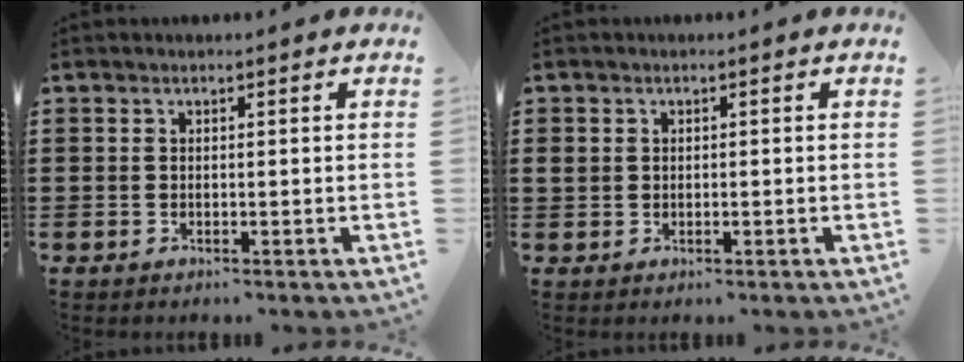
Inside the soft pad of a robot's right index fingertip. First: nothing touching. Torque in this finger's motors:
{"motor_torque": [0.14, 0.04, 0.00, 0.00]}